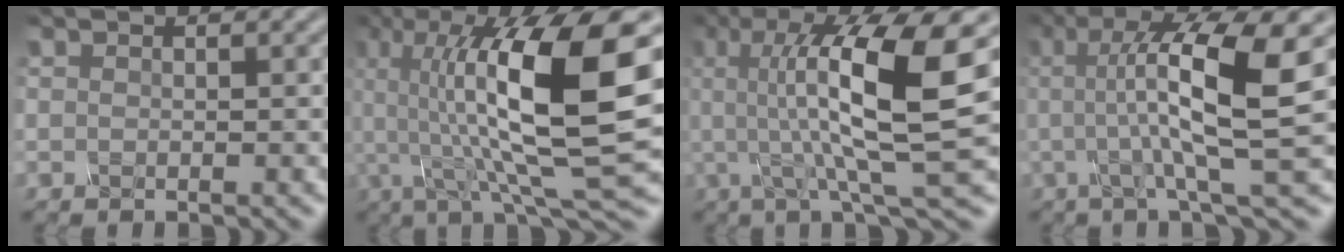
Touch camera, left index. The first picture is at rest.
{"total": 14.3, "force": [1.9, 3.6, 13.7], "torque": [-0.230, 0.005, 0.035]}
{"total": 11.6, "force": [1.9, 2.4, 11.2], "torque": [-0.177, 0.001, 0.036]}
{"total": 9.8, "force": [1.0, 1.7, 9.6], "torque": [-0.135, 0.004, 0.015]}